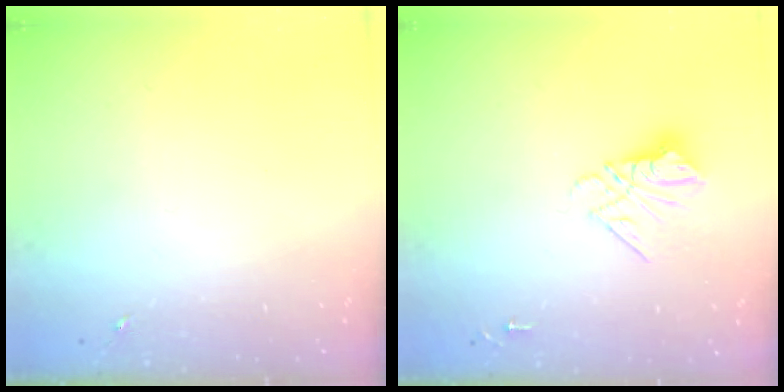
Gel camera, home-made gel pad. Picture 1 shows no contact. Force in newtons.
{"total": 9.8, "press": 9.7, "slide": 0.8}